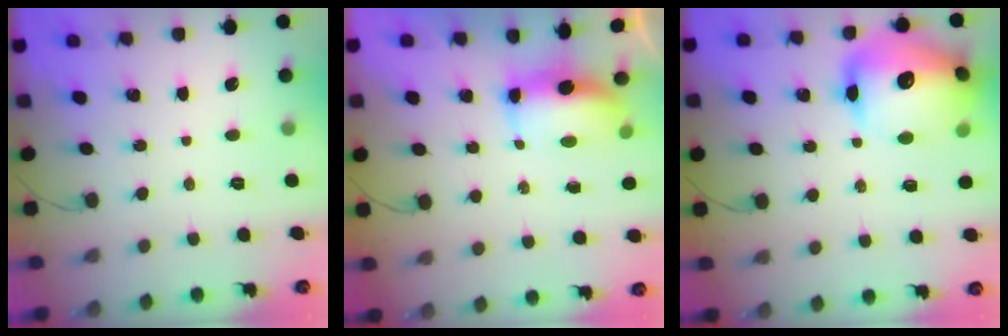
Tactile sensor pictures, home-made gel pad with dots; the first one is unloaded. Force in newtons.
{"total": 7.1, "press": 7.0, "slide": 0.8}
{"total": 21.2, "press": 20.9, "slide": 3.4}